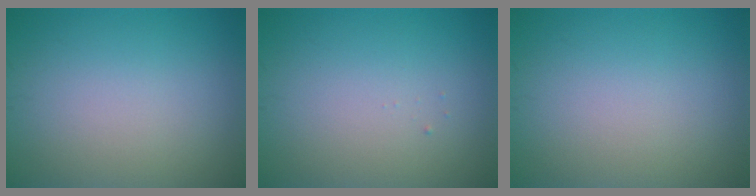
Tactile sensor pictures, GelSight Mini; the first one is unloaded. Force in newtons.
{"total": 0.0}
{"total": 0.0}